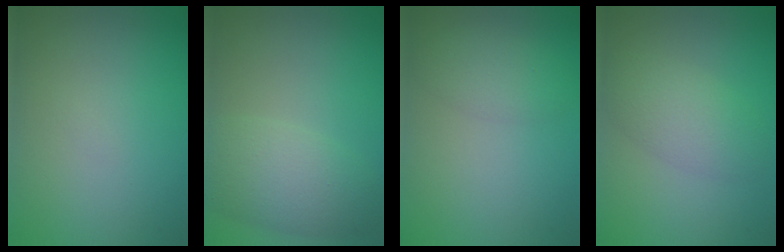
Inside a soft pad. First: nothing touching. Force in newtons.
{"total": 4.8, "press": 4.8, "slide": 0.2}
{"total": 2.2, "press": 2.2, "slide": 0.1}
{"total": 3.4, "press": 3.4, "slide": 0.1}